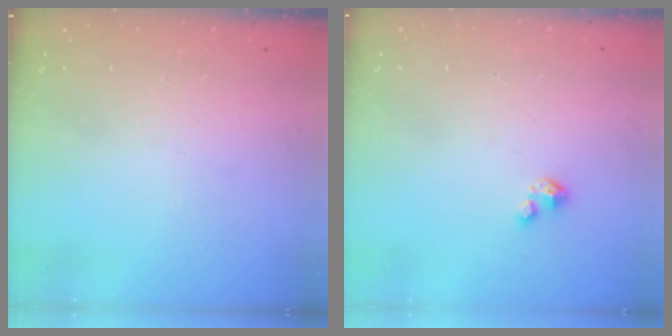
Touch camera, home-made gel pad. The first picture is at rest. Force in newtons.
{"total": 1.2, "press": 1.2, "slide": 0.2}